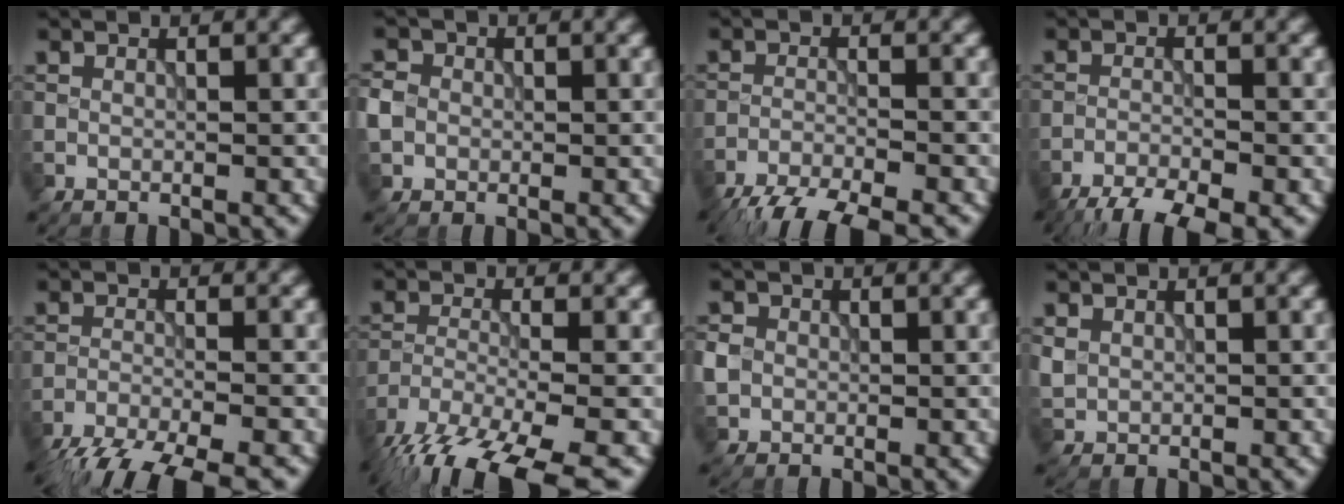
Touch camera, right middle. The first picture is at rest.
{"total": 3.4, "force": [0.0, 3.1, 1.4], "torque": [-0.030, 0.014, -0.008]}
{"total": 7.6, "force": [-6.7, 1.3, 3.2], "torque": [-0.062, -0.027, -0.111]}
{"total": 6.3, "force": [-5.1, 1.1, 3.5], "torque": [-0.068, -0.023, -0.088]}
{"total": 9.3, "force": [-8.0, 2.0, 4.3], "torque": [-0.077, -0.032, -0.130]}
{"total": 12.4, "force": [-9.7, 3.5, 6.8], "torque": [-0.138, -0.045, -0.153]}
{"total": 2.2, "force": [-0.1, 2.1, 0.7], "torque": [-0.012, 0.001, -0.003]}
{"total": 1.3, "force": [0.5, 1.2, 0.4], "torque": [-0.010, -0.002, 0.013]}